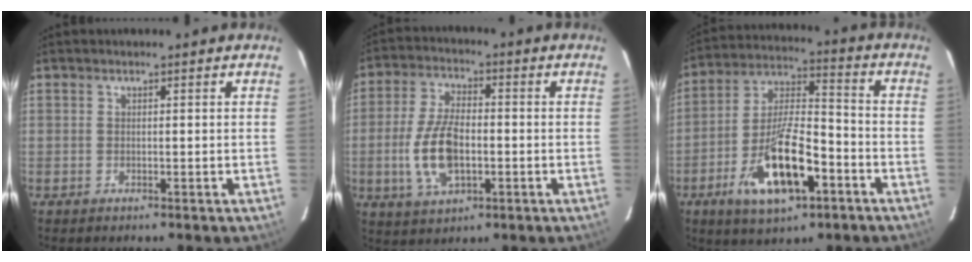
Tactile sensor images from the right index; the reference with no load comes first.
{"total": 11.4, "force": [-2.2, 5.9, 9.6], "torque": [-0.200, 0.001, -0.036]}
{"total": 16.5, "force": [-7.4, 6.1, 13.4], "torque": [-0.266, 0.001, -0.126]}